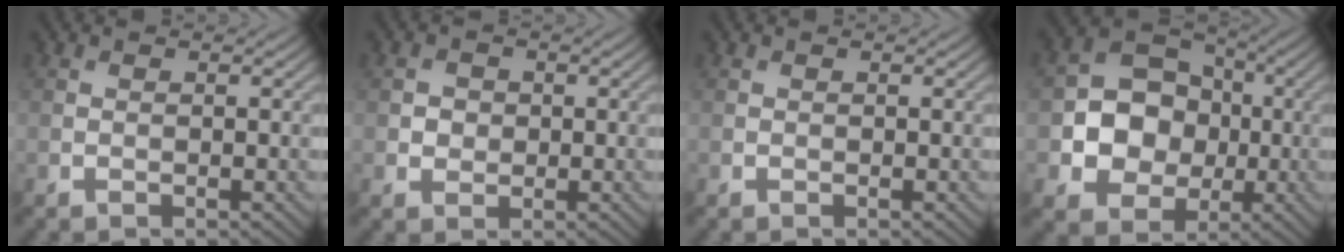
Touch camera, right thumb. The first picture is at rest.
{"total": 1.8, "force": [0.0, 1.7, 0.6], "torque": [-0.011, -0.004, -0.004]}
{"total": 0.0}
{"total": 9.6, "force": [-0.9, 8.1, 5.1], "torque": [-0.097, -0.003, -0.038]}